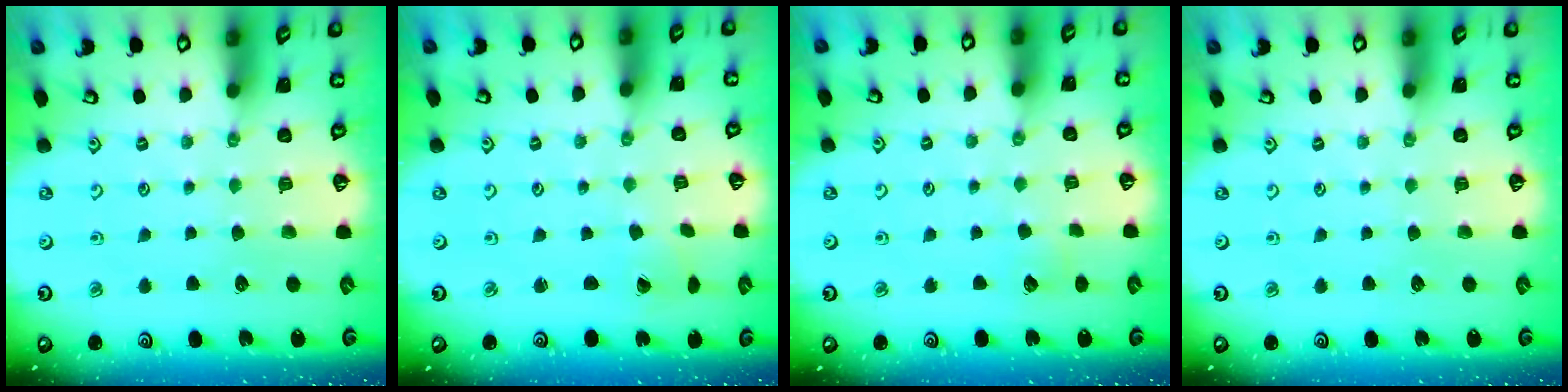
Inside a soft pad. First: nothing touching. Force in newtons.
{"total": 0.0}
{"total": 2.7, "press": 2.7, "slide": 0.4}
{"total": 0.0}